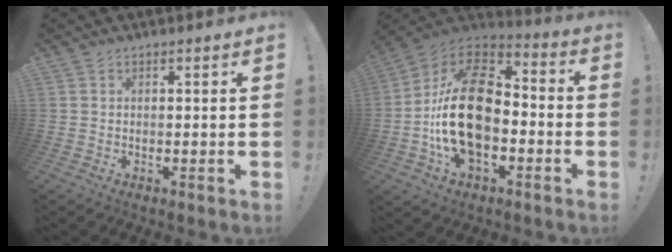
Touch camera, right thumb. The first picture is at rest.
{"total": 25.5, "force": [-3.2, 16.1, 19.5], "torque": [-0.357, 0.035, -0.042]}